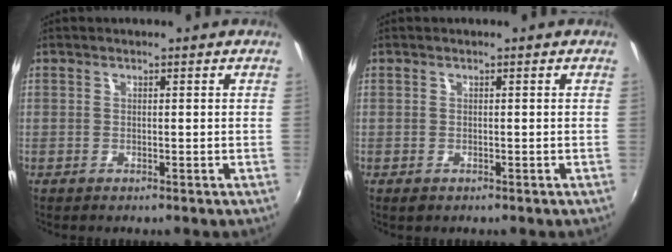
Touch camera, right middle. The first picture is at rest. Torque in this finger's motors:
{"motor_torque": [0.17, -0.50, 0.07, 0.02]}